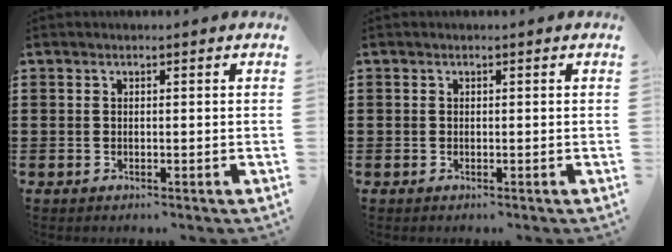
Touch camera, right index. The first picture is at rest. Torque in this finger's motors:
{"motor_torque": [0.16, -0.16, 0.01, 0.01]}